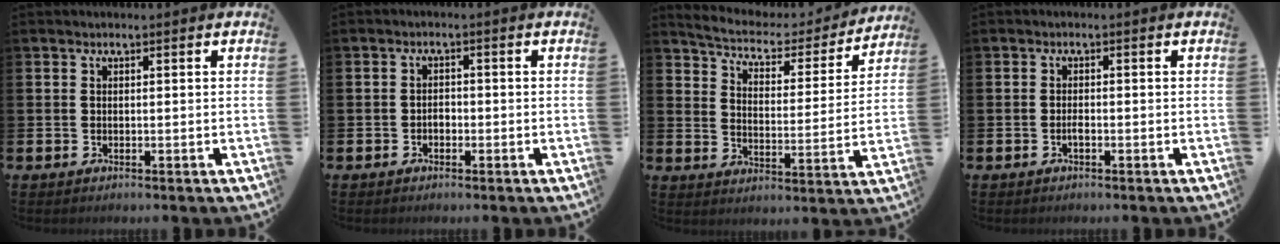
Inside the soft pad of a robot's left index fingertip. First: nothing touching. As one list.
[{"total": 1.3, "force": [-0.5, 1.0, 0.6], "torque": [-0.004, -0.001, -0.014]}, {"total": 6.1, "force": [5.7, 1.5, 1.6], "torque": [-0.056, -0.045, 0.093]}, {"total": 1.0, "force": [-0.4, 0.2, 0.8], "torque": [-0.016, -0.002, -0.007]}]